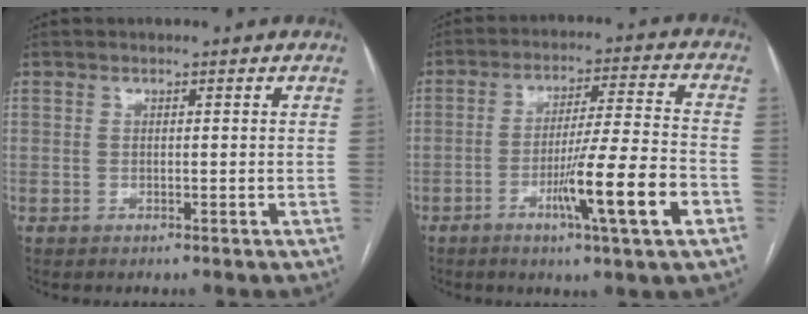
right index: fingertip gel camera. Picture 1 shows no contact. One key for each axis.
{"total": 12.8, "fx": -5.1, "fy": -0.6, "fz": 11.8, "tx": -0.196, "ty": -0.011, "tz": -0.084}